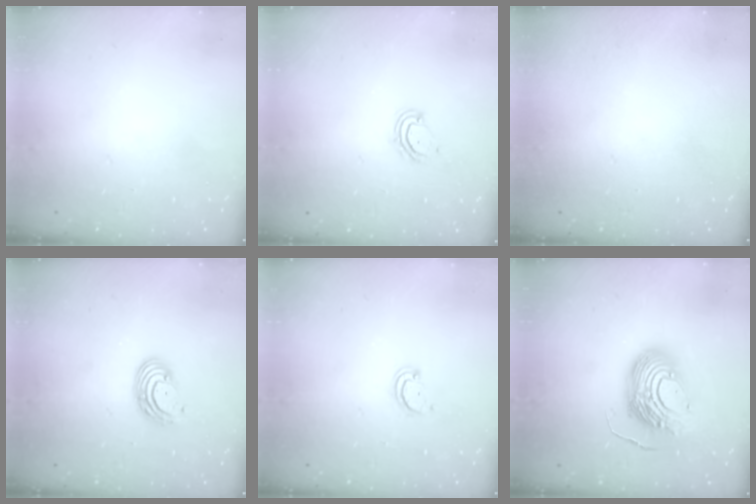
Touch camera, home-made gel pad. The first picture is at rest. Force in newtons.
{"total": 3.9, "press": 3.9, "slide": 0.3}
{"total": 0.0}
{"total": 5.2, "press": 5.2, "slide": 0.5}
{"total": 2.1, "press": 2.1, "slide": 0.2}
{"total": 17.7, "press": 17.6, "slide": 1.6}